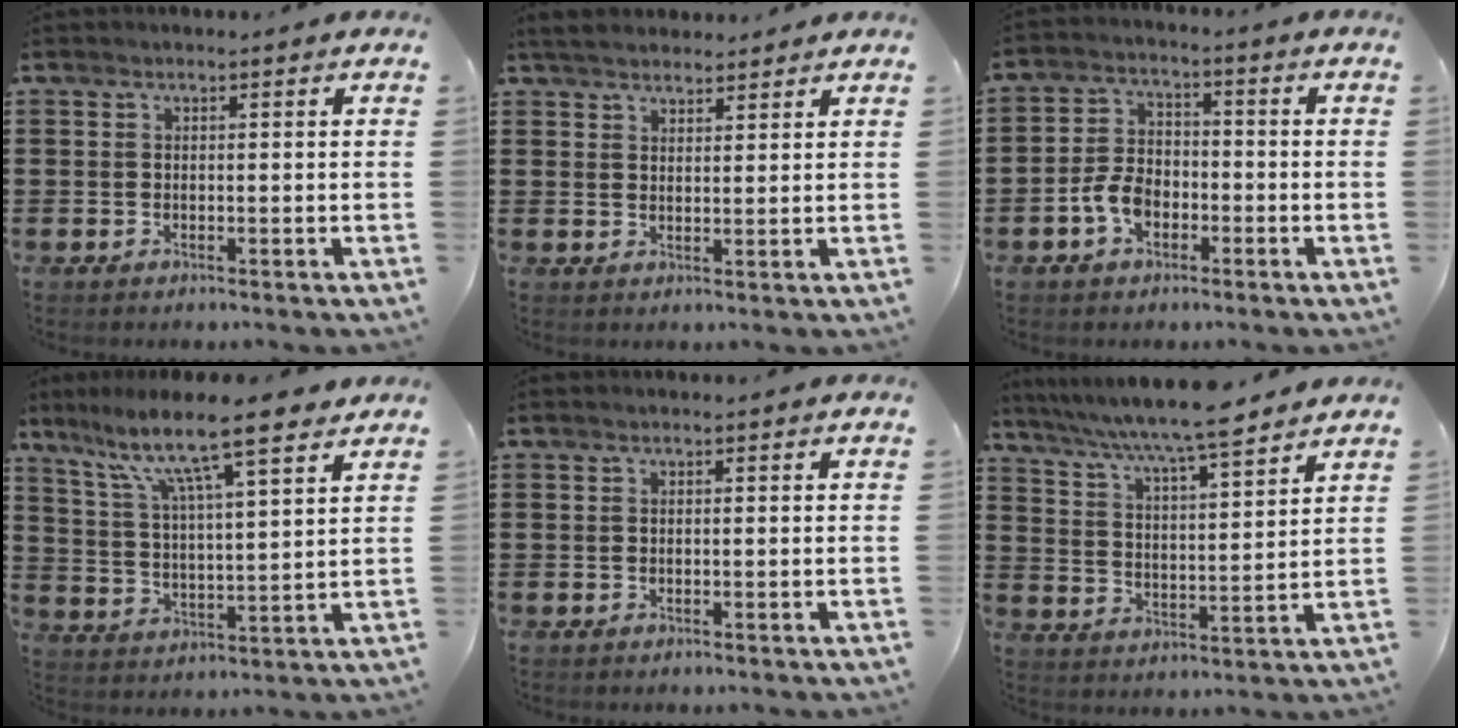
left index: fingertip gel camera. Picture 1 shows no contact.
{"total": 3.3, "force": [3.1, 0.8, 0.6], "torque": [-0.021, -0.001, 0.060]}
{"total": 5.5, "force": [-2.5, 3.4, 3.6], "torque": [-0.091, 0.004, -0.053]}
{"total": 10.8, "force": [8.1, 1.3, 7.0], "torque": [-0.155, -0.040, 0.133]}
{"total": 0.0}
{"total": 7.2, "force": [6.5, 0.1, 3.2], "torque": [-0.087, -0.037, 0.108]}